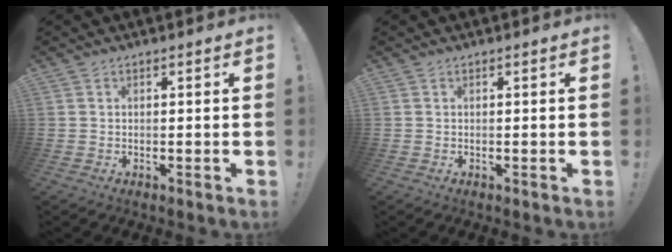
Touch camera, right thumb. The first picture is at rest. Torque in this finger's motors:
{"motor_torque": [-0.02, -0.02, 0.06, -0.06, 0.02]}